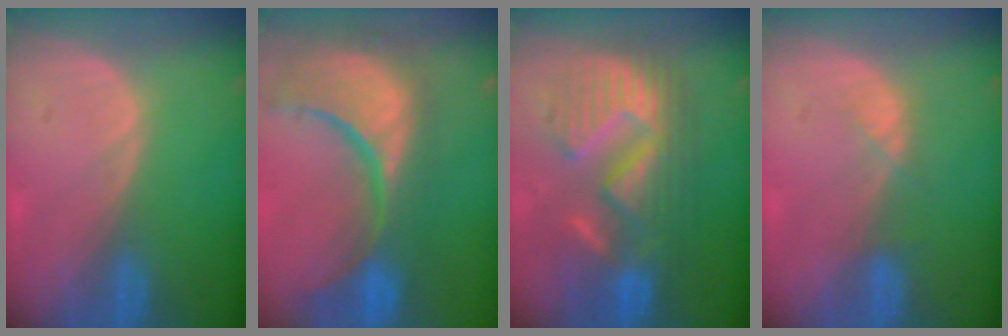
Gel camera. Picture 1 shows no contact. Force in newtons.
{"total": 15.2, "press": 12.2, "slide": 9.2}
{"total": 11.5, "press": 11.4, "slide": 1.0}
{"total": 1.9, "press": 1.7, "slide": 0.9}